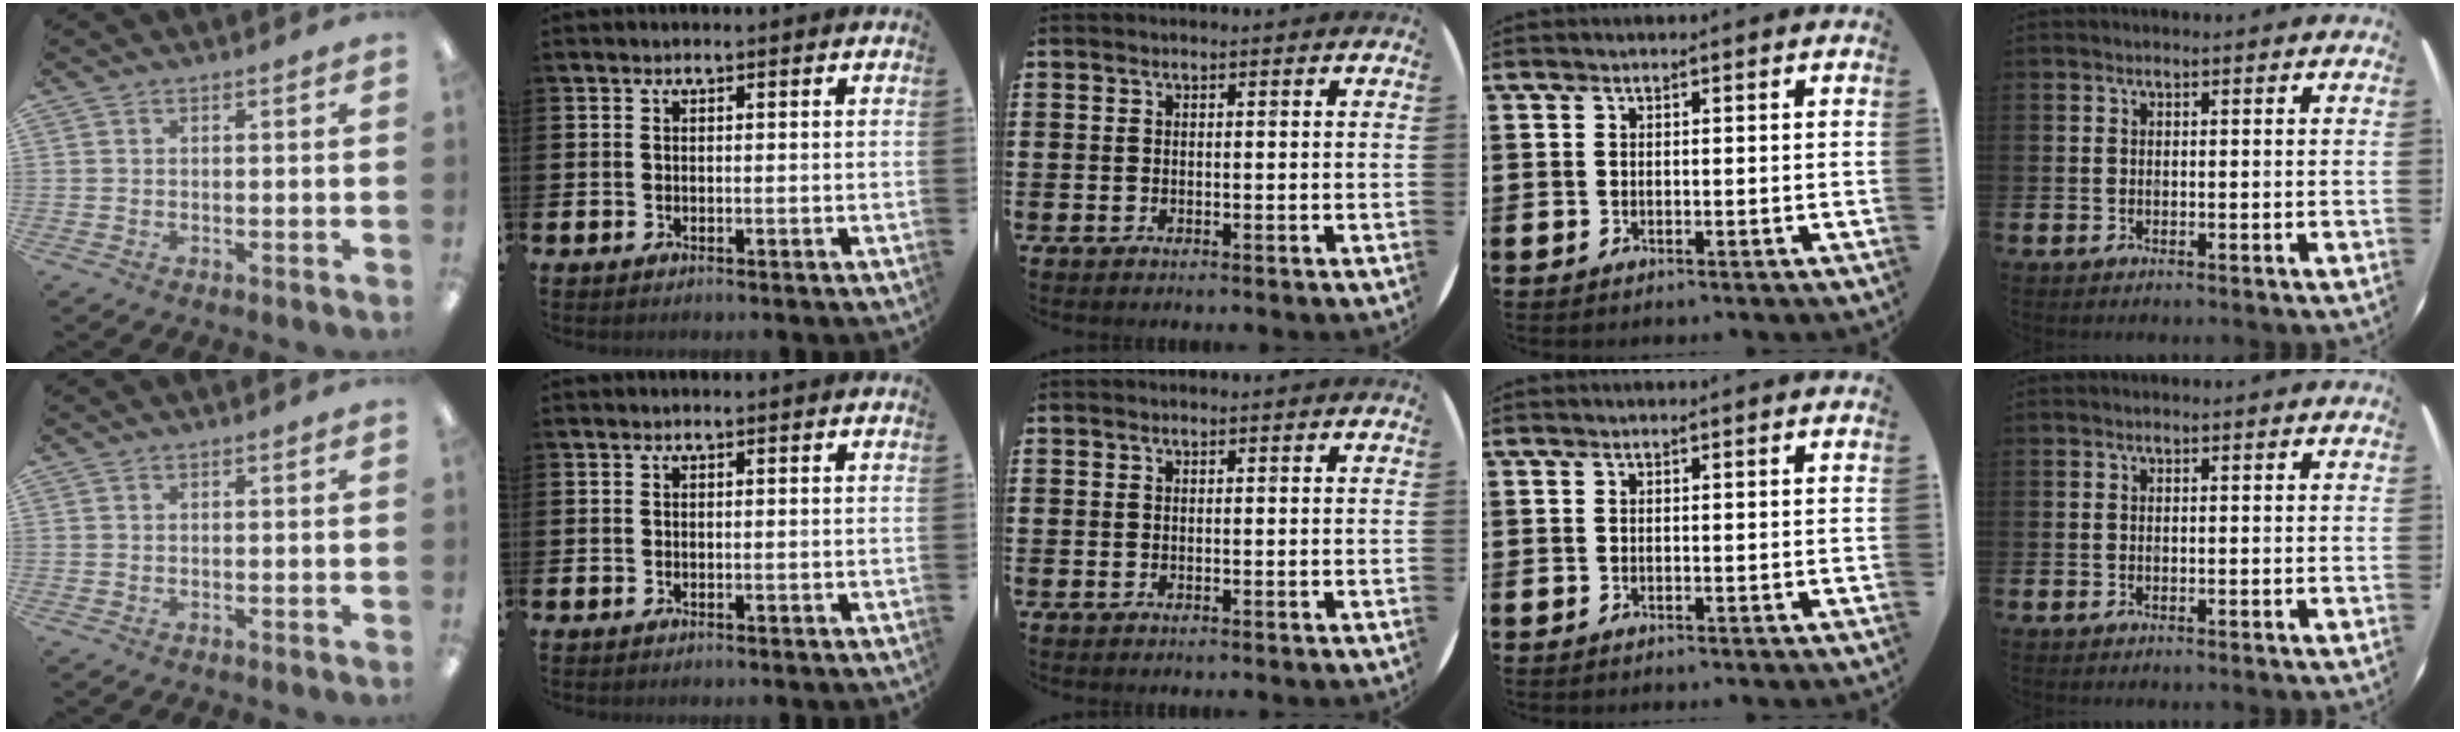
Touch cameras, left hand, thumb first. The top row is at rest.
{}